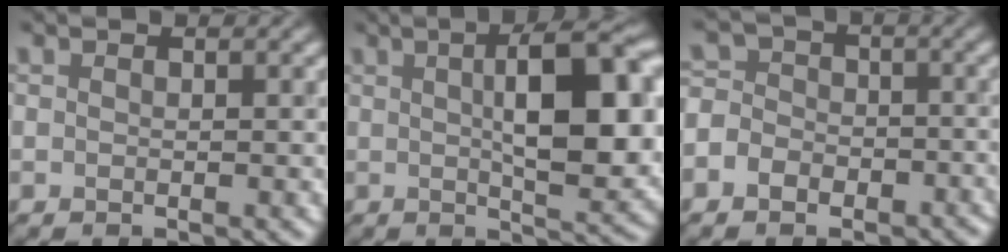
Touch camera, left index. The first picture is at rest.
{"total": 9.9, "force": [1.5, 3.2, 9.3], "torque": [-0.129, 0.005, 0.023]}
{"total": 7.1, "force": [-3.7, 5.7, 1.9], "torque": [-0.012, 0.001, -0.082]}